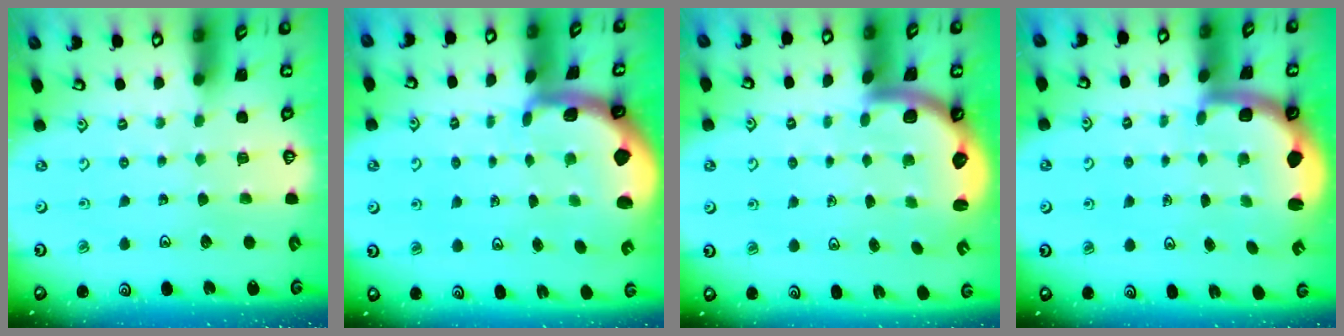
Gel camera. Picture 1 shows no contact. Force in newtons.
{"total": 1.9, "press": 1.9, "slide": 0.4}
{"total": 2.9, "press": 2.8, "slide": 0.4}
{"total": 3.4, "press": 3.3, "slide": 0.8}